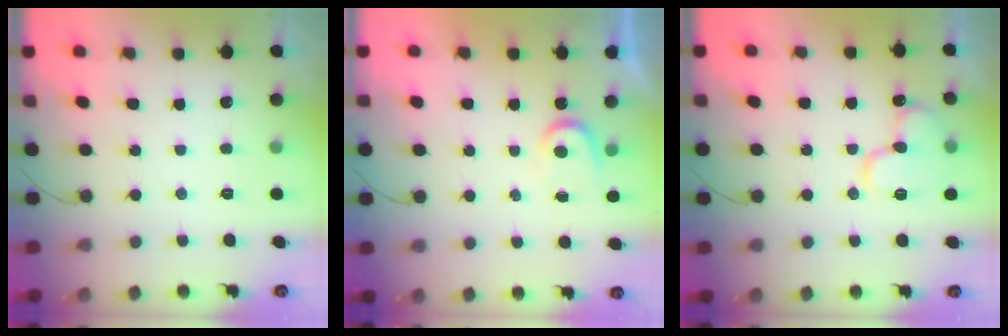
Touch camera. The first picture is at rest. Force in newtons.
{"total": 4.2, "press": 4.2, "slide": 0.3}
{"total": 13.4, "press": 13.3, "slide": 1.7}